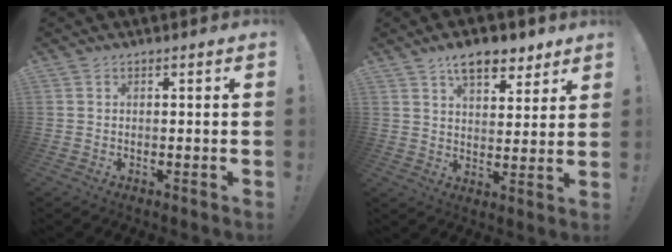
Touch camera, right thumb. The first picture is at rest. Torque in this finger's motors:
{"motor_torque": [0.02, 0.26, 0.12, 0.27, 0.01]}